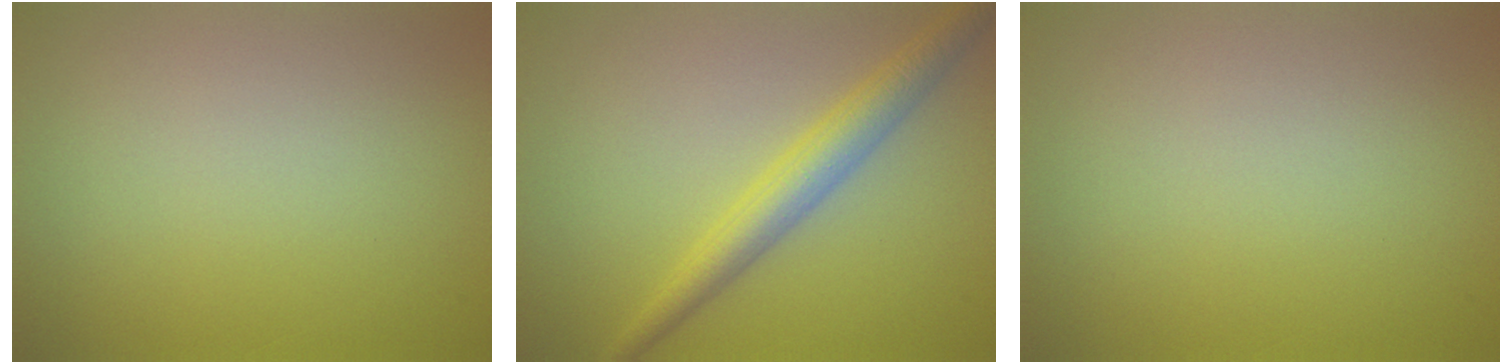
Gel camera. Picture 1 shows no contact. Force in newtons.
{"total": 3.9, "press": 3.9, "slide": 0.1}
{"total": 0.0}